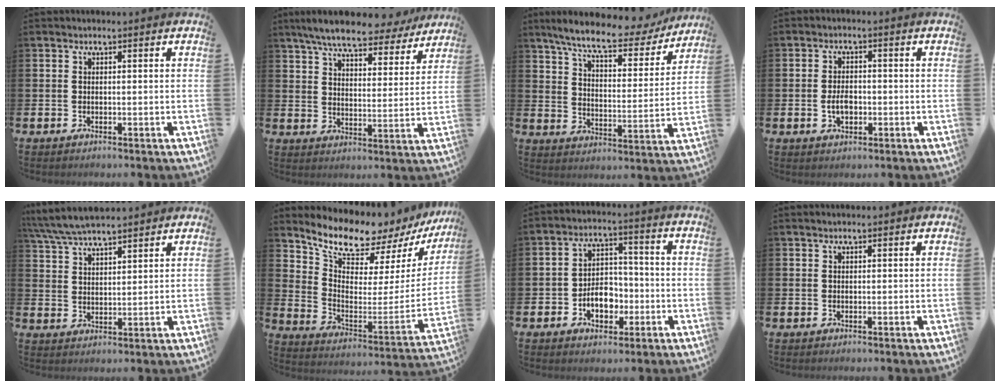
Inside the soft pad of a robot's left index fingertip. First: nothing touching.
{"total": 8.0, "force": [7.3, 1.4, 3.1], "torque": [-0.086, -0.035, 0.128]}
{"total": 8.8, "force": [7.8, 1.6, 3.9], "torque": [-0.105, -0.048, 0.131]}
{"total": 3.0, "force": [-0.5, 1.9, 2.3], "torque": [-0.024, -0.004, -0.015]}
{"total": 6.2, "force": [5.9, 0.7, 1.7], "torque": [-0.058, -0.019, 0.109]}
{"total": 9.7, "force": [9.1, 2.8, 1.9], "torque": [-0.079, -0.083, 0.155]}
{"total": 5.7, "force": [-2.0, 4.0, 3.5], "torque": [-0.046, 0.006, -0.044]}
{"total": 0.6, "force": [0.5, 0.0, 0.3], "torque": [-0.003, 0.002, 0.008]}